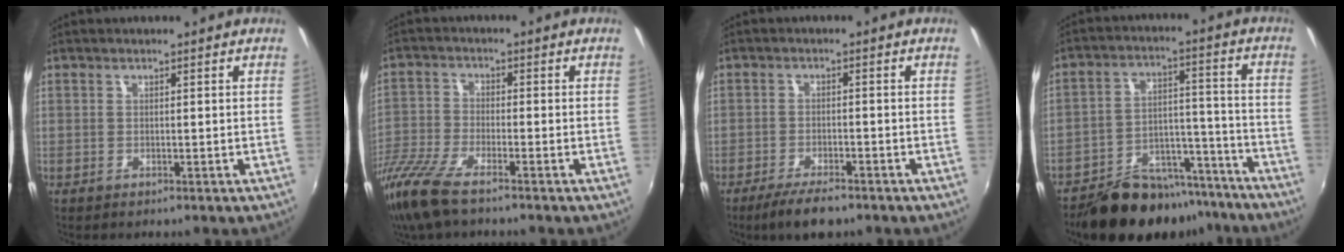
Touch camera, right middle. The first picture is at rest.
{"total": 11.4, "force": [-8.6, 2.2, 7.1], "torque": [-0.169, -0.031, -0.177]}
{"total": 6.1, "force": [-4.6, 1.5, 3.6], "torque": [-0.085, -0.012, -0.082]}
{"total": 16.8, "force": [-14.0, 7.1, 6.1], "torque": [-0.113, 0.032, -0.188]}